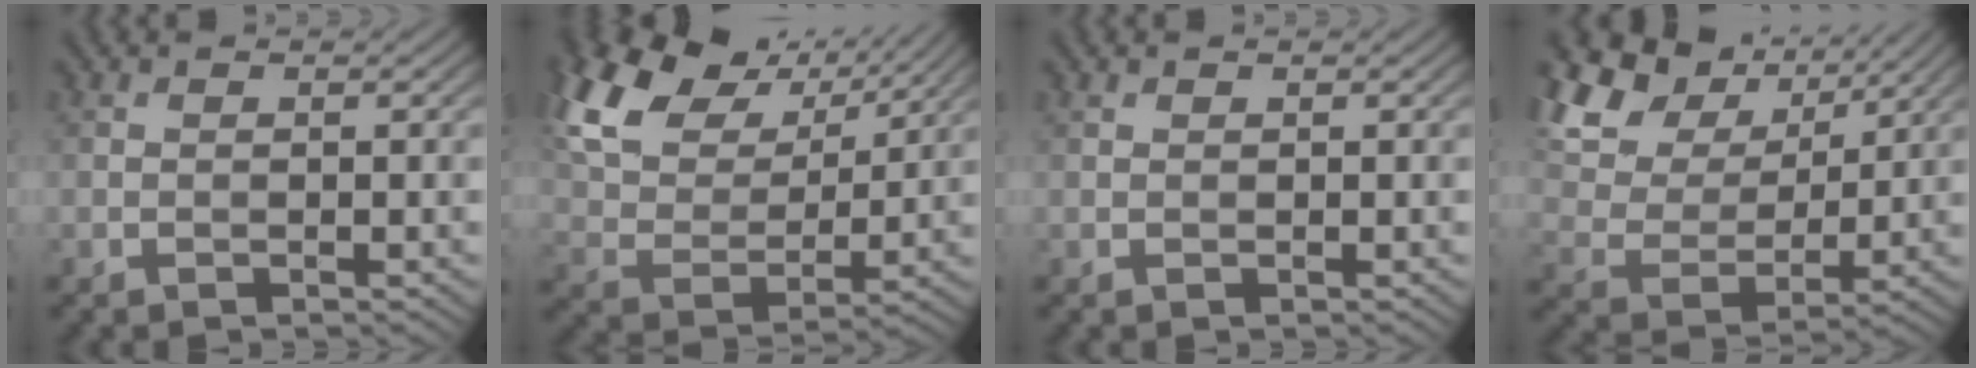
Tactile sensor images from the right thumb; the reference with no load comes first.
{"total": 16.1, "force": [9.3, 9.3, 9.4], "torque": [-0.255, 0.039, 0.155]}
{"total": 0.6, "force": [0.5, 0.3, 0.1], "torque": [-0.002, 0.000, 0.011]}
{"total": 14.9, "force": [8.5, 8.9, 8.5], "torque": [-0.231, 0.025, 0.154]}